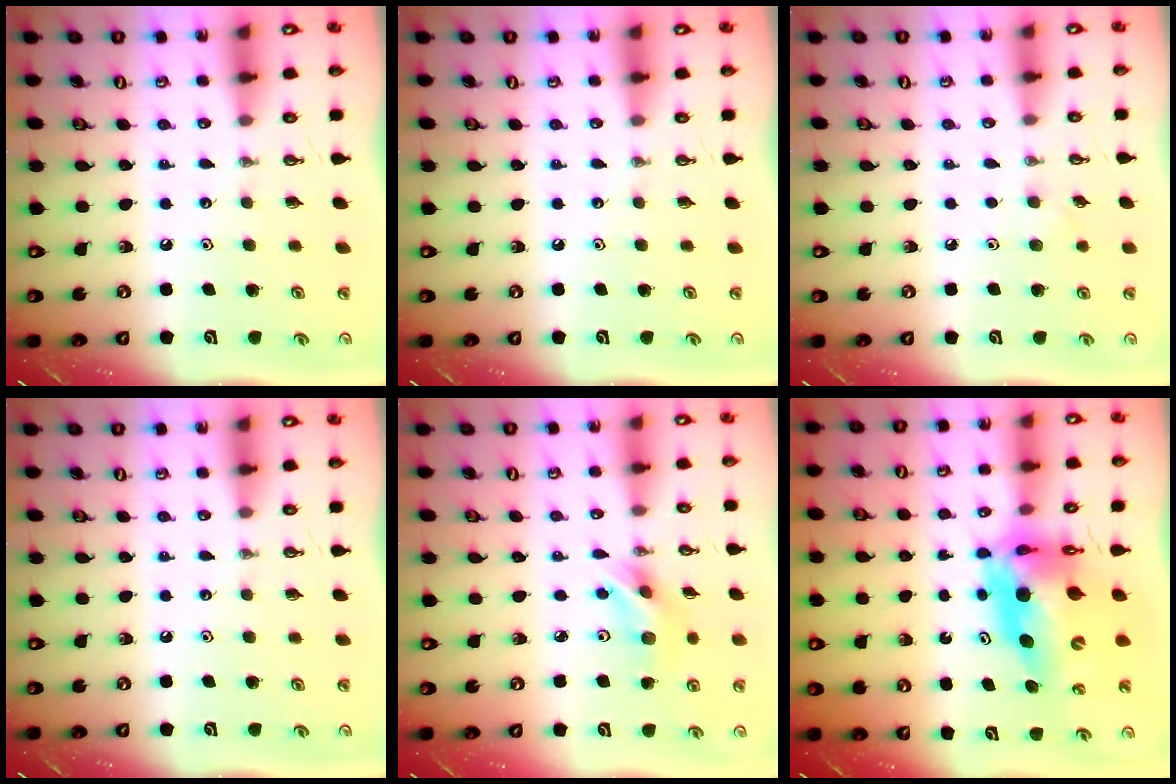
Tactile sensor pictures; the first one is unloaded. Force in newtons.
{"total": 0.0}
{"total": 4.4, "press": 4.3, "slide": 0.7}
{"total": 0.0}
{"total": 8.7, "press": 7.6, "slide": 4.4}
{"total": 15.1, "press": 15.1, "slide": 1.4}